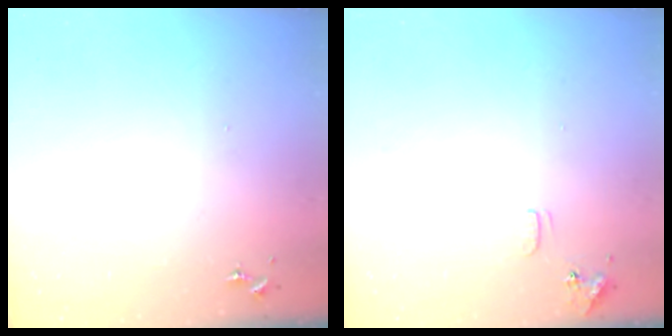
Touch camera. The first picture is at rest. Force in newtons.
{"total": 6.9, "press": 6.9, "slide": 0.8}